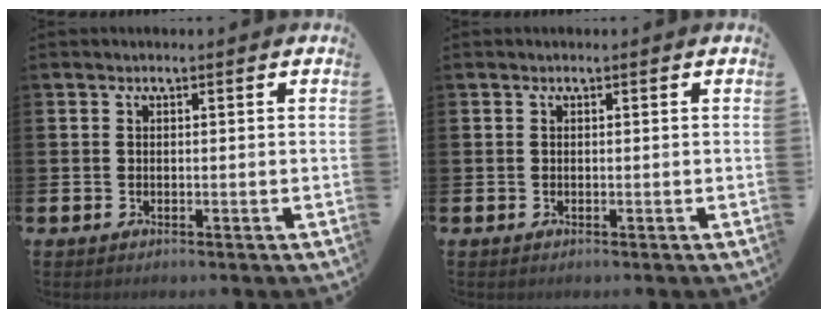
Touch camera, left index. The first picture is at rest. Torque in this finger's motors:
{"motor_torque": [-0.02, 0.01, 0.00, 0.00]}